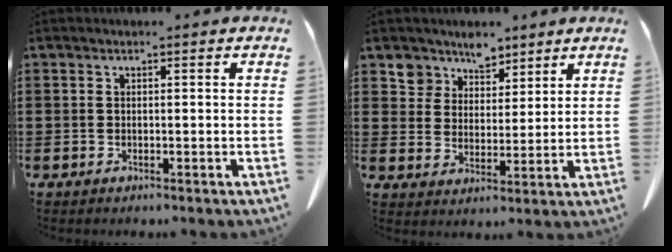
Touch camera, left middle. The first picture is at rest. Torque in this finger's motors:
{"motor_torque": [1.20, 0.94, 0.02, 0.00]}